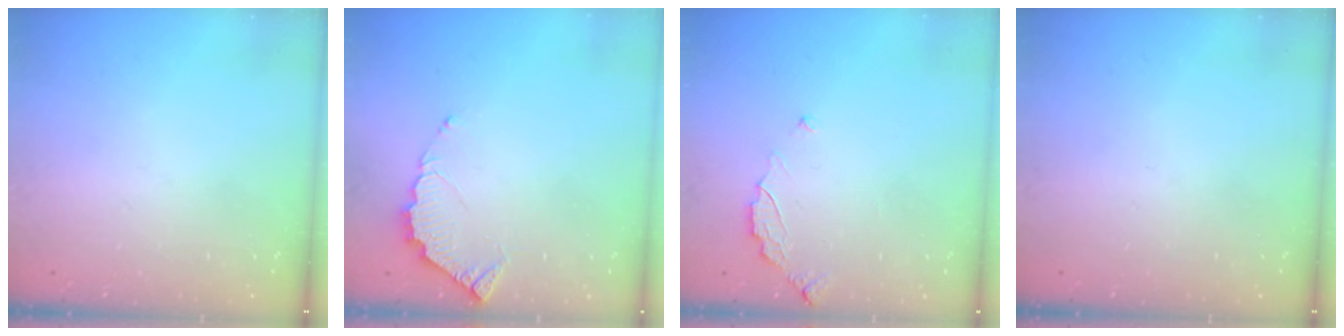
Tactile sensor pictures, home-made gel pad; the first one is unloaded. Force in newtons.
{"total": 4.6, "press": 4.5, "slide": 0.2}
{"total": 2.9, "press": 2.9, "slide": 0.3}
{"total": 0.0}